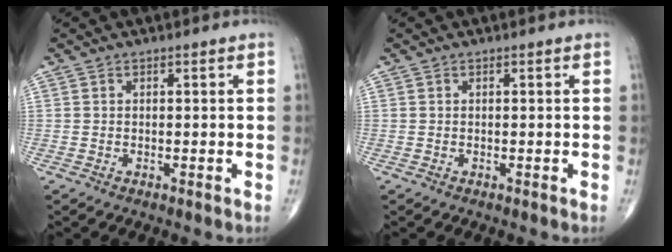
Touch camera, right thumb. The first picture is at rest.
{"total": 0.0}